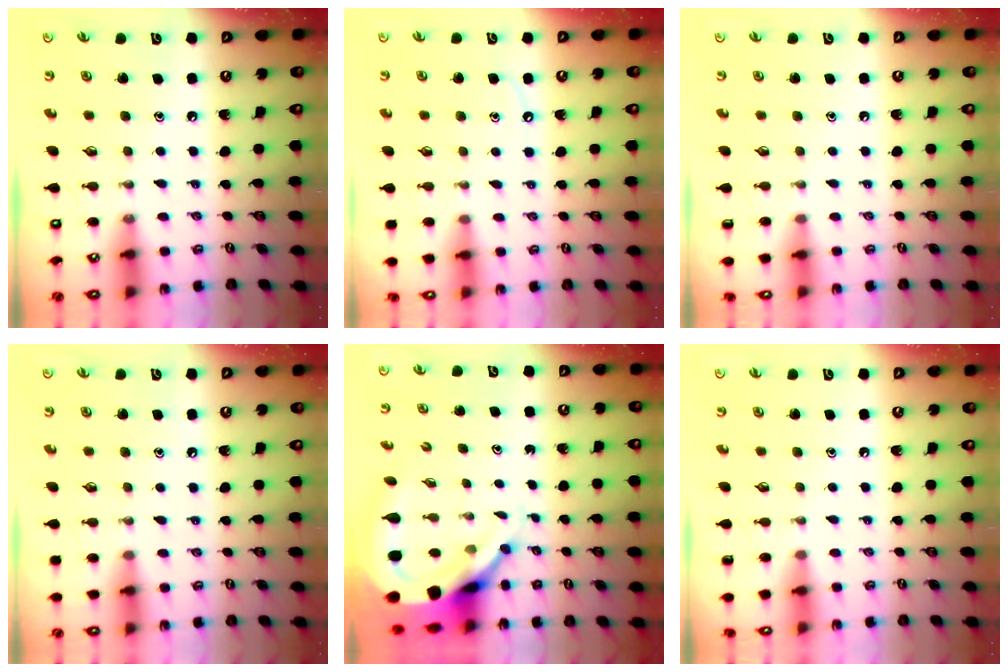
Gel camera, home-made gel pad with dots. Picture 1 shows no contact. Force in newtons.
{"total": 3.3, "press": 3.3, "slide": 0.4}
{"total": 0.0}
{"total": 3.8, "press": 3.8, "slide": 0.6}
{"total": 8.9, "press": 8.8, "slide": 1.1}
{"total": 0.0}